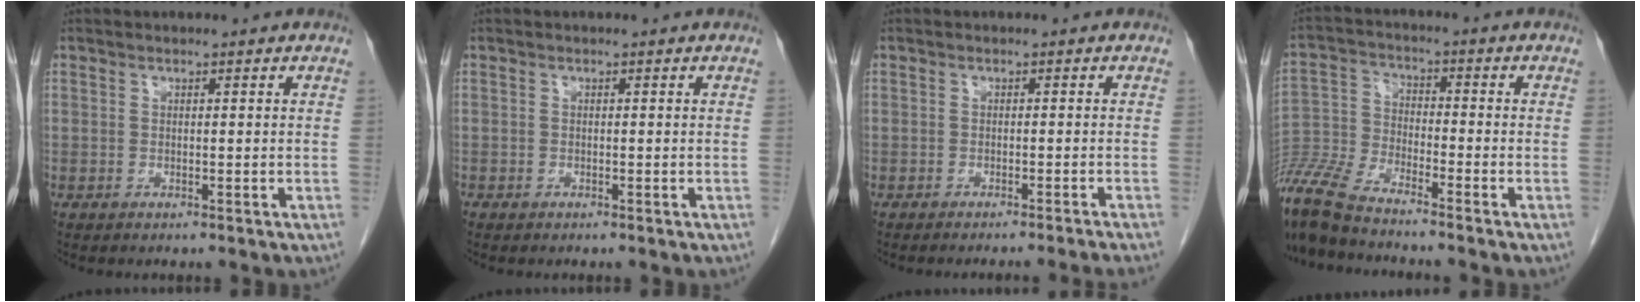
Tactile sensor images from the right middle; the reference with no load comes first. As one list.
[{"total": 0.0}, {"total": 6.3, "force": [-5.6, -1.8, 2.3], "torque": [-0.006, -0.012, -0.070]}, {"total": 10.6, "force": [-9.6, 0.6, 4.4], "torque": [-0.100, -0.022, -0.194]}]